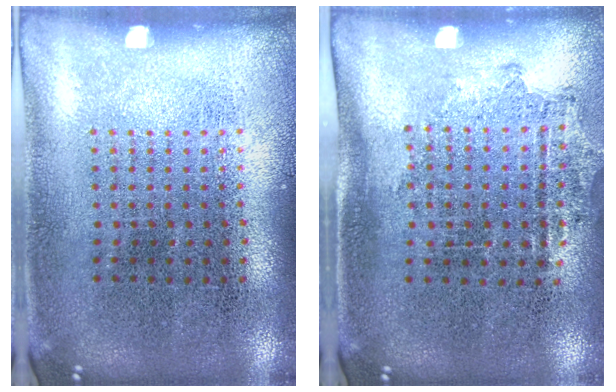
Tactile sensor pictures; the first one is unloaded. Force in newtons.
{"total": 1.3, "press": 1.0, "slide": 0.9}